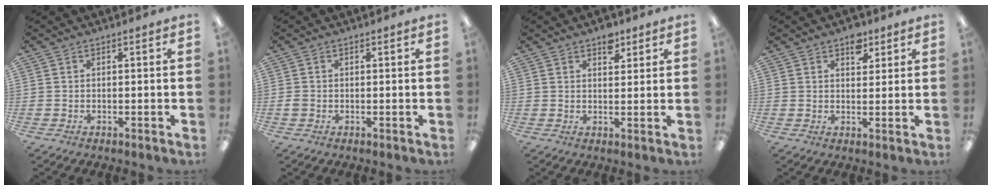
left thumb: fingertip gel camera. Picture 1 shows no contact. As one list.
[{"total": 1.0, "force": [-0.1, 0.9, 0.4], "torque": [-0.008, 0.005, -0.004]}, {"total": 4.3, "force": [3.0, 2.3, 1.9], "torque": [-0.003, -0.018, 0.047]}, {"total": 5.3, "force": [3.1, 3.2, 2.8], "torque": [-0.021, -0.012, 0.050]}]